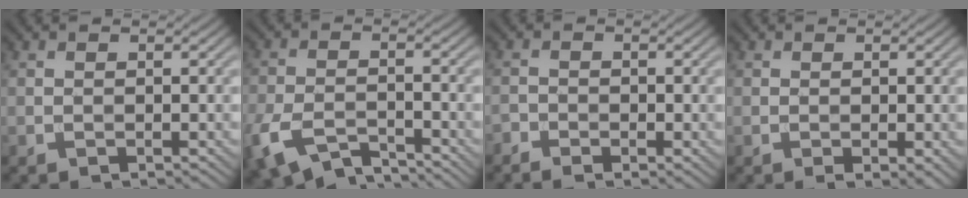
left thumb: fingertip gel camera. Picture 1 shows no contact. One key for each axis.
{"total": 7.8, "fx": -5.7, "fy": 3.3, "fz": 4.3, "tx": -0.091, "ty": -0.014, "tz": -0.117}
{"total": 2.1, "fx": -1.4, "fy": 1.1, "fz": 1.1, "tx": -0.023, "ty": -0.003, "tz": -0.030}
{"total": 1.5, "fx": -0.3, "fy": 0.5, "fz": 1.4, "tx": -0.024, "ty": -0.007, "tz": -0.004}